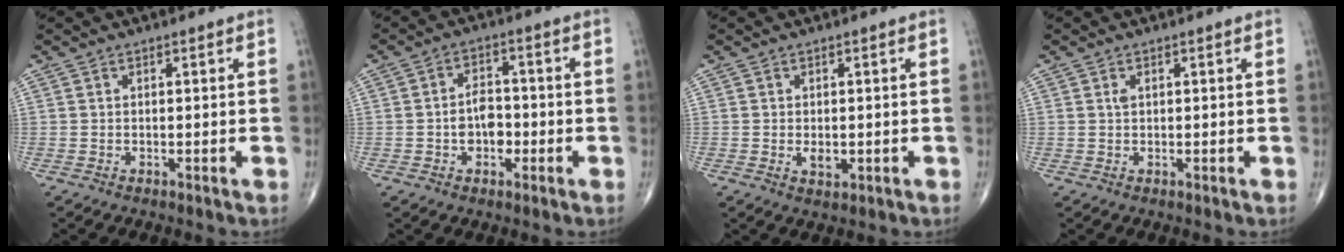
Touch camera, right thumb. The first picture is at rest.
{"total": 5.8, "force": [-1.3, 3.9, 4.1], "torque": [-0.051, 0.021, -0.024]}
{"total": 2.3, "force": [-0.3, 1.5, 1.8], "torque": [-0.025, -0.004, -0.001]}
{"total": 1.0, "force": [0.4, 0.6, 0.8], "torque": [-0.016, 0.004, 0.010]}